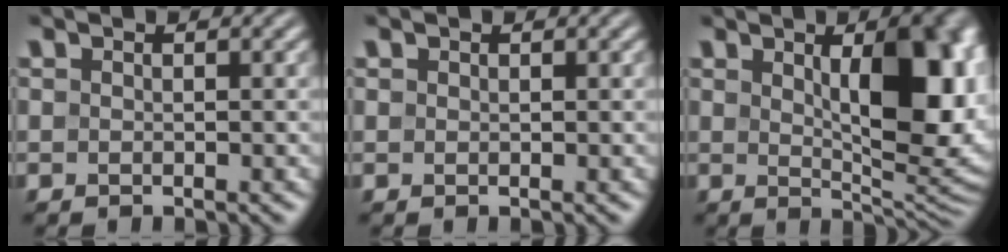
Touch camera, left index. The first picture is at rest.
{"total": 0.0}
{"total": 11.0, "force": [2.0, 4.6, 9.8], "torque": [-0.122, -0.002, 0.040]}